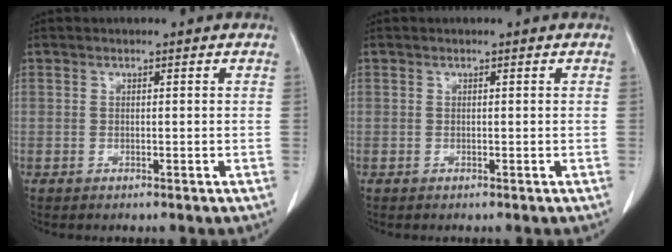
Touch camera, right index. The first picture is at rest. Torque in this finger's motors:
{"motor_torque": [0.00, 0.00, 0.00, 0.00]}